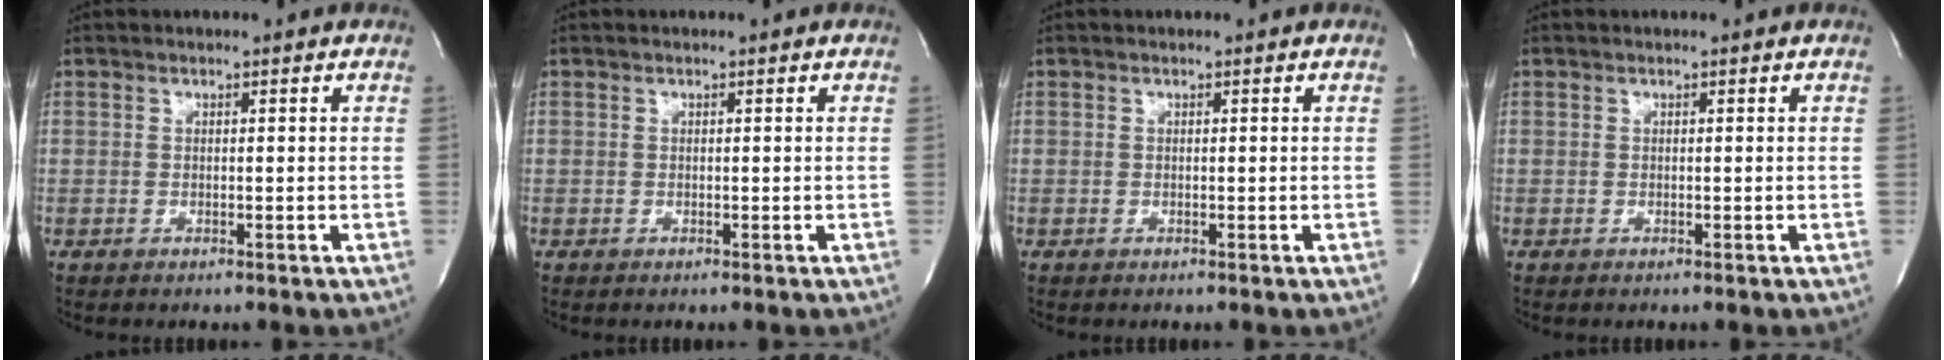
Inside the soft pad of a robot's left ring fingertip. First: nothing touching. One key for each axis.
{"total": 0.0}
{"total": 0.0}
{"total": 0.0}